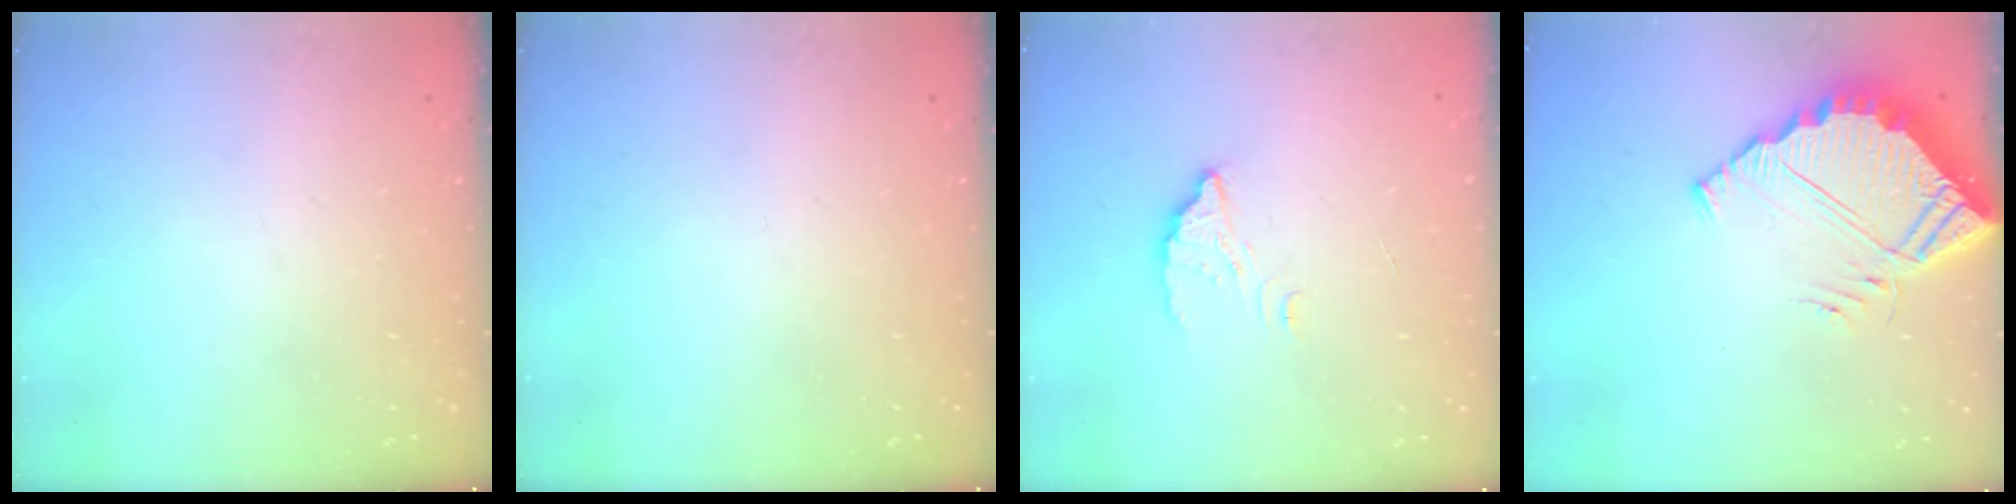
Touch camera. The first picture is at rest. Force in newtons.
{"total": 0.0}
{"total": 3.0, "press": 3.0, "slide": 0.1}
{"total": 6.5, "press": 6.4, "slide": 0.4}